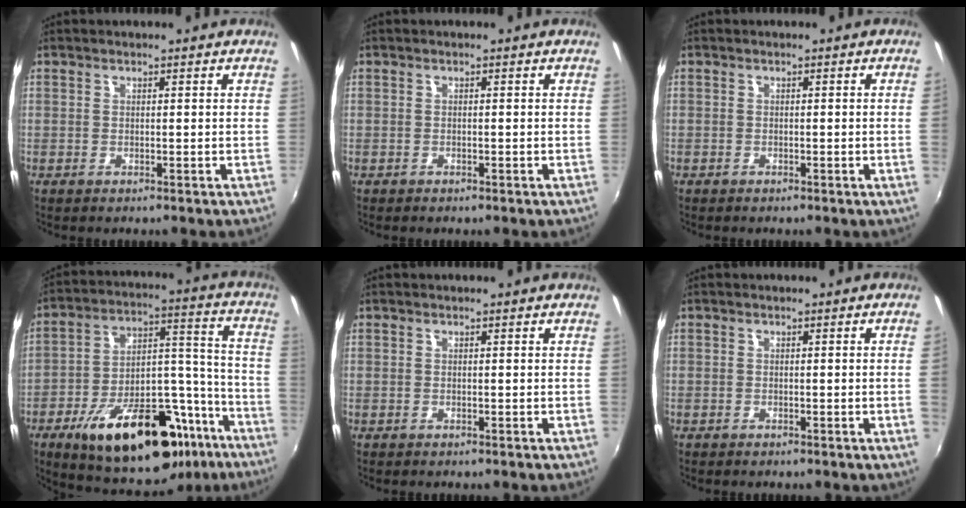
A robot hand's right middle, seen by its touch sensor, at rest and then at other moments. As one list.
[{"total": 0.7, "force": [-0.6, 0.3, 0.3], "torque": [-0.008, -0.001, -0.008]}, {"total": 1.1, "force": [-0.1, -0.7, 0.8], "torque": [-0.005, -0.007, -0.001]}, {"total": 28.7, "force": [-17.0, 12.8, 19.2], "torque": [-0.297, 0.032, -0.235]}, {"total": 0.0}, {"total": 1.4, "force": [-0.1, -0.9, 1.1], "torque": [-0.010, -0.010, 0.001]}]